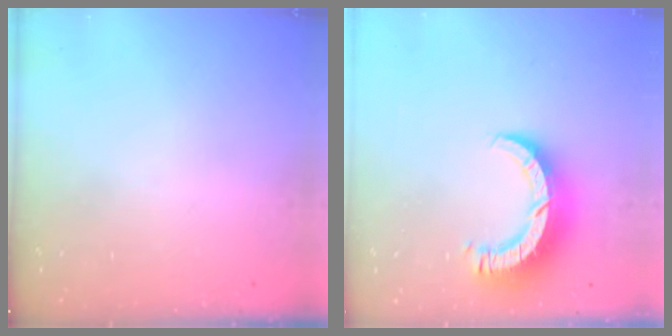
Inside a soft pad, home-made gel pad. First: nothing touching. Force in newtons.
{"total": 11.0, "press": 11.0, "slide": 1.0}